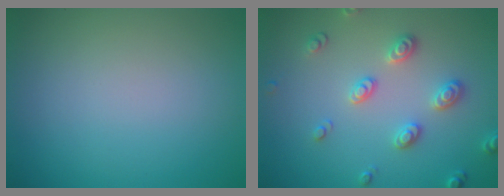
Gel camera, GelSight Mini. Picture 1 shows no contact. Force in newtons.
{"total": 2.8, "press": 2.7, "slide": 0.8}